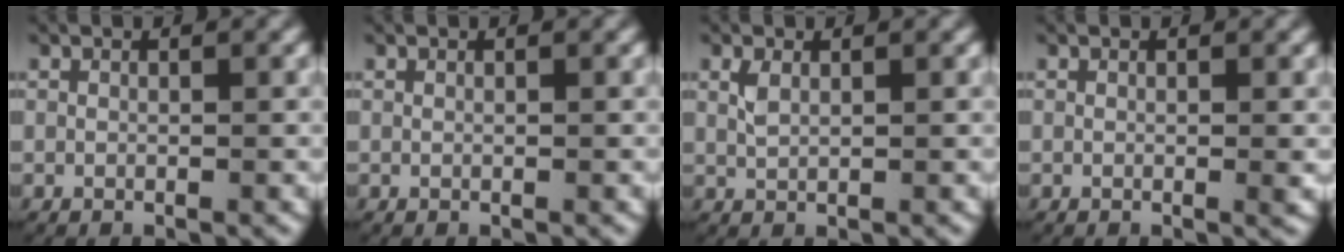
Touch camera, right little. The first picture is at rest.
{"total": 0.0}
{"total": 1.2, "force": [0.5, 0.6, 0.8], "torque": [-0.023, -0.001, 0.015]}
{"total": 0.6, "force": [0.1, 0.0, 0.6], "torque": [-0.004, -0.002, 0.001]}